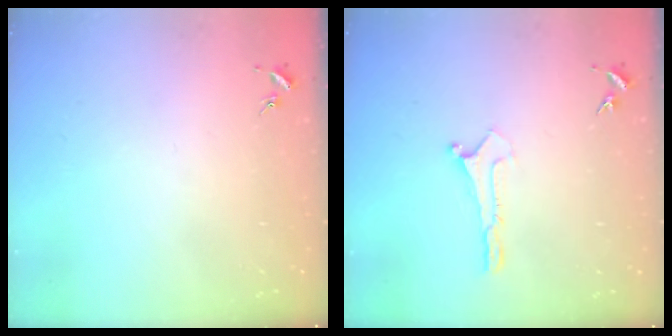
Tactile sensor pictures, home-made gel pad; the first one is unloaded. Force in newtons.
{"total": 0.0}